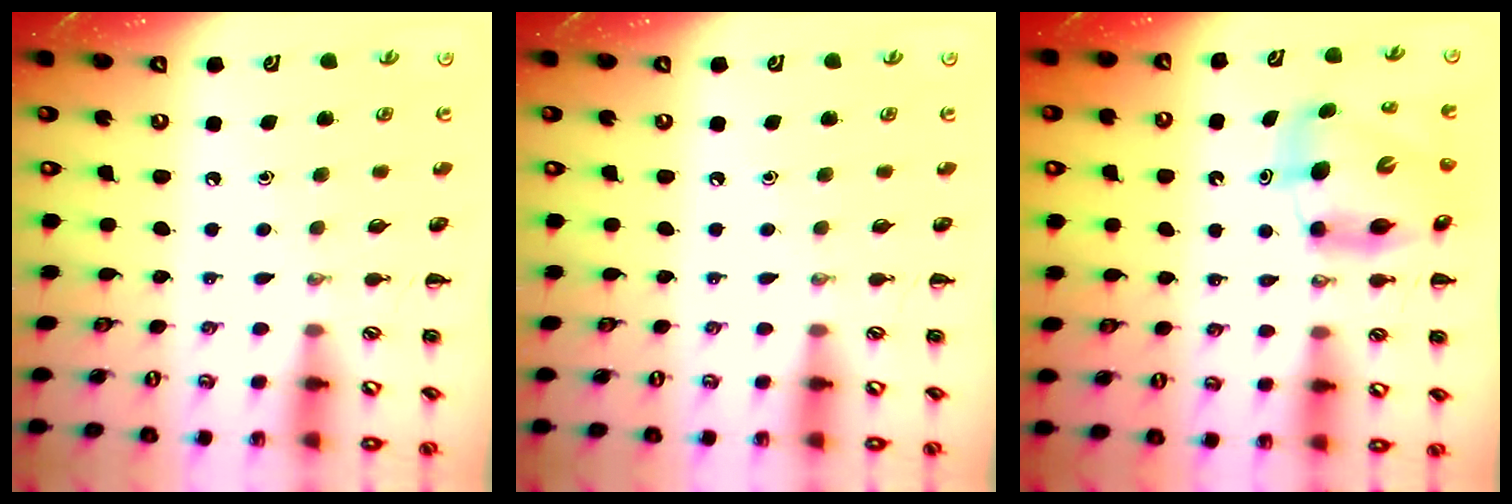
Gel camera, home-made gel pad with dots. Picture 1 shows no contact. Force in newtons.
{"total": 0.0}
{"total": 11.0, "press": 10.5, "slide": 3.2}